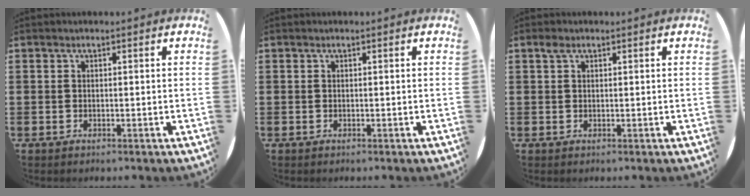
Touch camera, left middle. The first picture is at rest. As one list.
[{"total": 0.0}, {"total": 1.0, "force": [0.6, 0.6, 0.5], "torque": [-0.004, 0.002, 0.008]}]